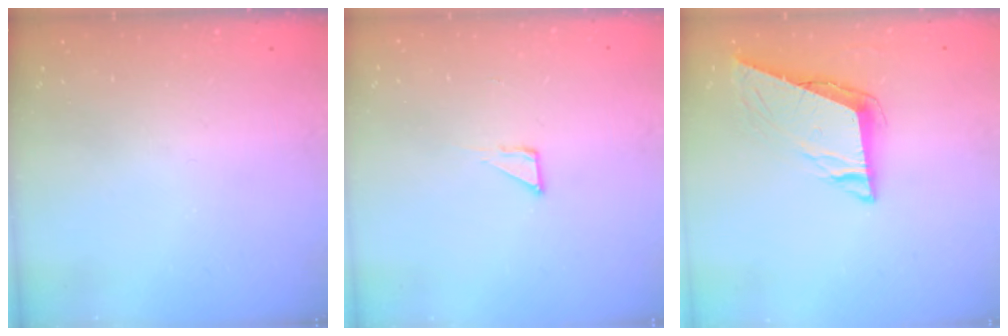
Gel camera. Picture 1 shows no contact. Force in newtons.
{"total": 2.8, "press": 2.8, "slide": 0.2}
{"total": 8.0, "press": 8.0, "slide": 0.8}